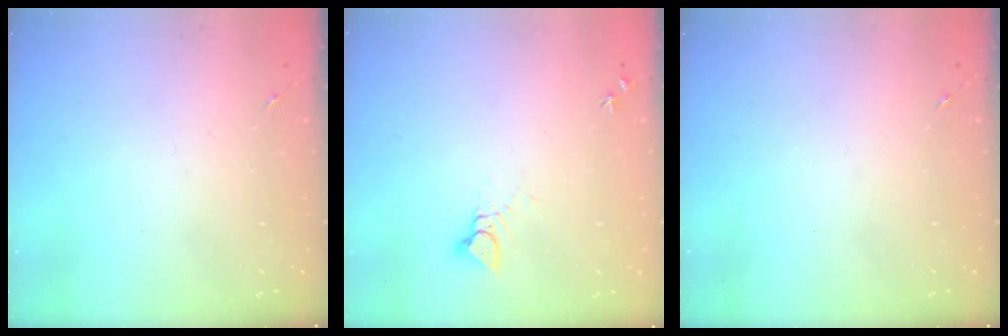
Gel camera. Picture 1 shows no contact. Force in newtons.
{"total": 3.7, "press": 3.7, "slide": 0.2}
{"total": 0.0}